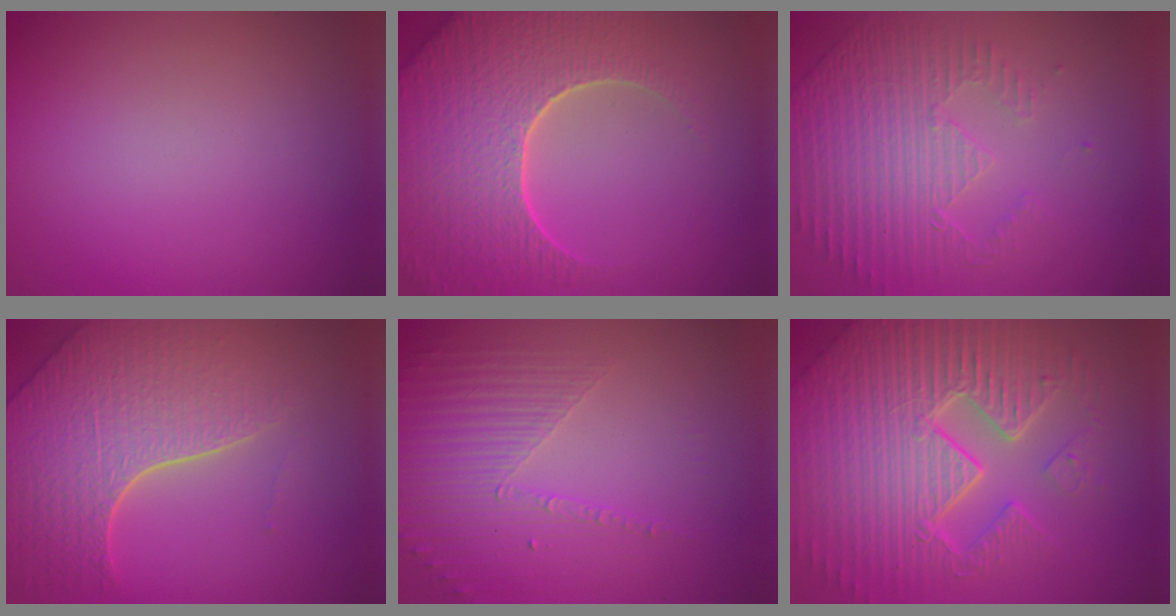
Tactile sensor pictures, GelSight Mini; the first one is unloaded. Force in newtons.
{"total": 9.1, "press": 6.5, "slide": 6.3}
{"total": 4.6, "press": 3.5, "slide": 3.0}
{"total": 8.0, "press": 5.7, "slide": 5.7}
{"total": 4.8, "press": 3.2, "slide": 3.6}
{"total": 10.8, "press": 7.0, "slide": 8.3}